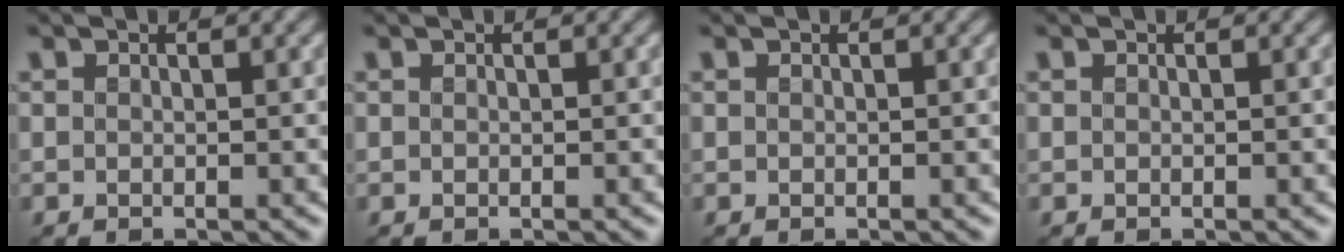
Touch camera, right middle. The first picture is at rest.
{"total": 0.0}
{"total": 0.0}
{"total": 0.0}